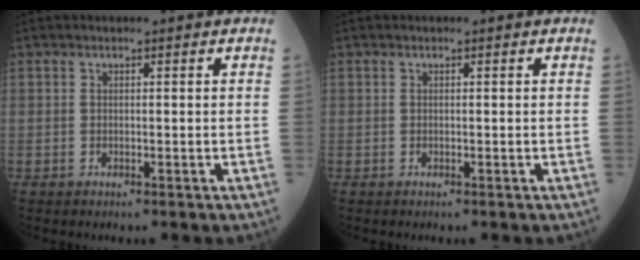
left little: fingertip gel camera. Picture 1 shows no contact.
{"total": 0.0}